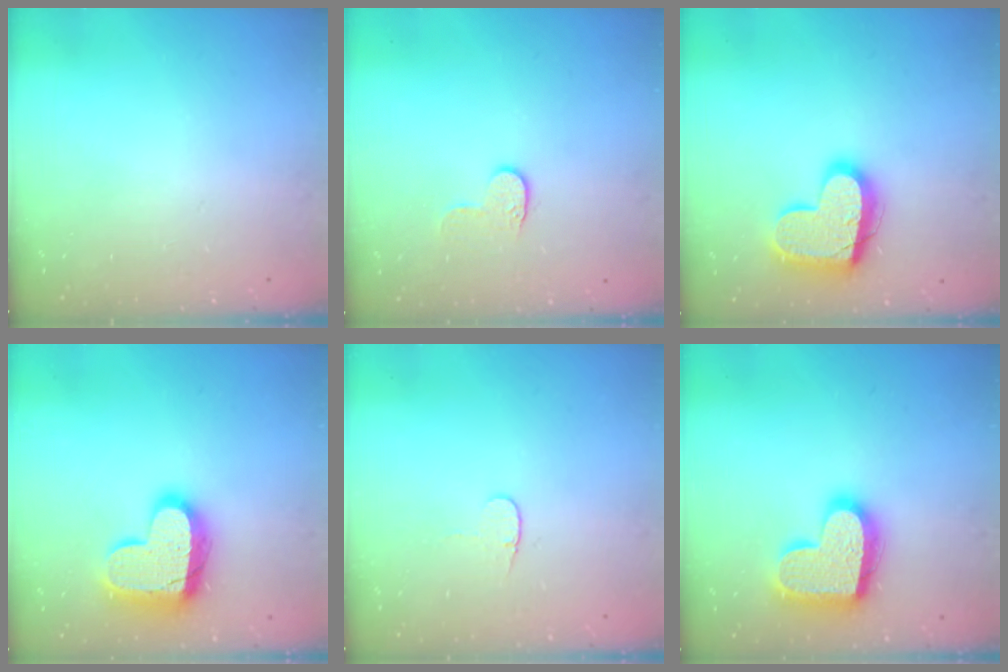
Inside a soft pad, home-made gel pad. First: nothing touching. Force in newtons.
{"total": 4.6, "press": 4.6, "slide": 0.3}
{"total": 17.3, "press": 17.3, "slide": 1.2}
{"total": 17.1, "press": 17.0, "slide": 1.2}
{"total": 3.7, "press": 3.7, "slide": 0.4}
{"total": 19.6, "press": 19.5, "slide": 1.3}